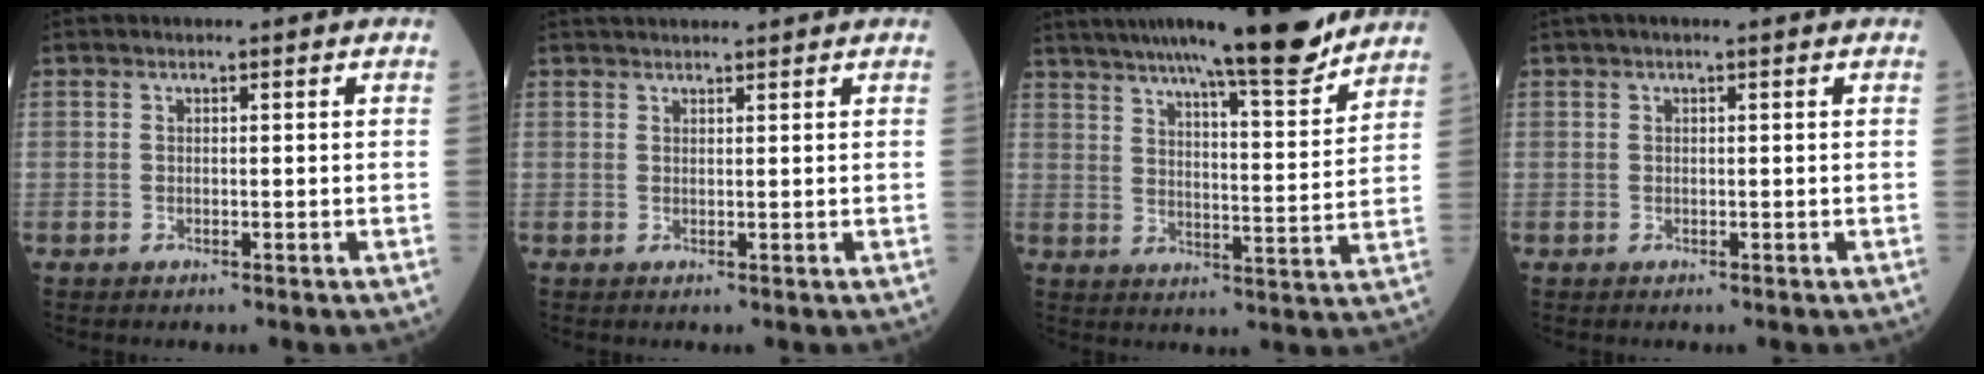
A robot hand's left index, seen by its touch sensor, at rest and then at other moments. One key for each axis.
{"total": 5.4, "fx": 5.1, "fy": 0.3, "fz": 2.0, "tx": -0.024, "ty": 0.032, "tz": 0.068}
{"total": 17.6, "fx": 15.0, "fy": 0.8, "fz": 9.2, "tx": -0.134, "ty": -0.005, "tz": 0.210}
{"total": 1.4, "fx": 0.9, "fy": 0.0, "fz": 1.2, "tx": -0.023, "ty": 0.023, "tz": 0.012}